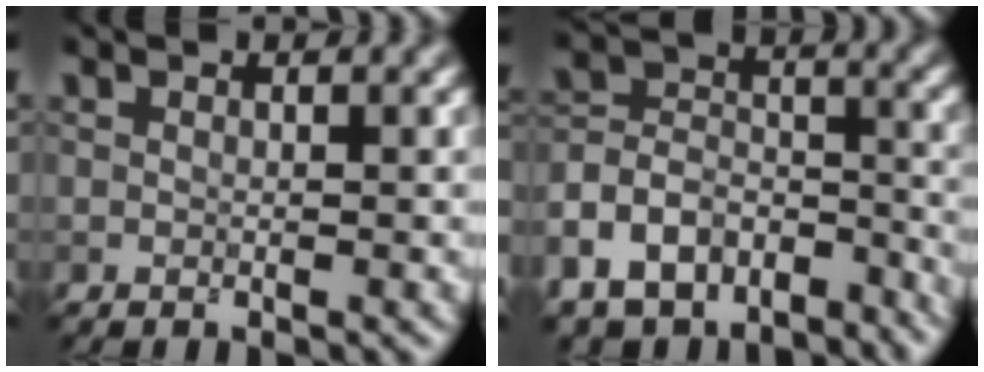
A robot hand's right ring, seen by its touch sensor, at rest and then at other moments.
{"total": 10.2, "force": [-7.3, 6.4, 3.1], "torque": [-0.070, 0.010, -0.127]}